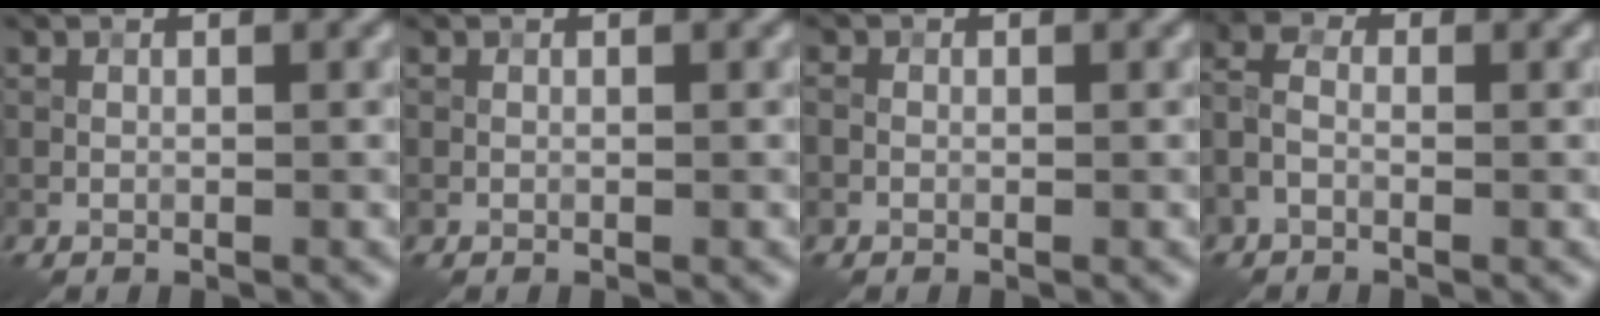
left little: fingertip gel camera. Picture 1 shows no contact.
{"total": 0.0}
{"total": 0.6, "force": [-0.2, 0.5, 0.3], "torque": [-0.005, 0.000, -0.005]}
{"total": 2.6, "force": [-1.1, 1.5, 1.8], "torque": [-0.048, 0.008, -0.035]}